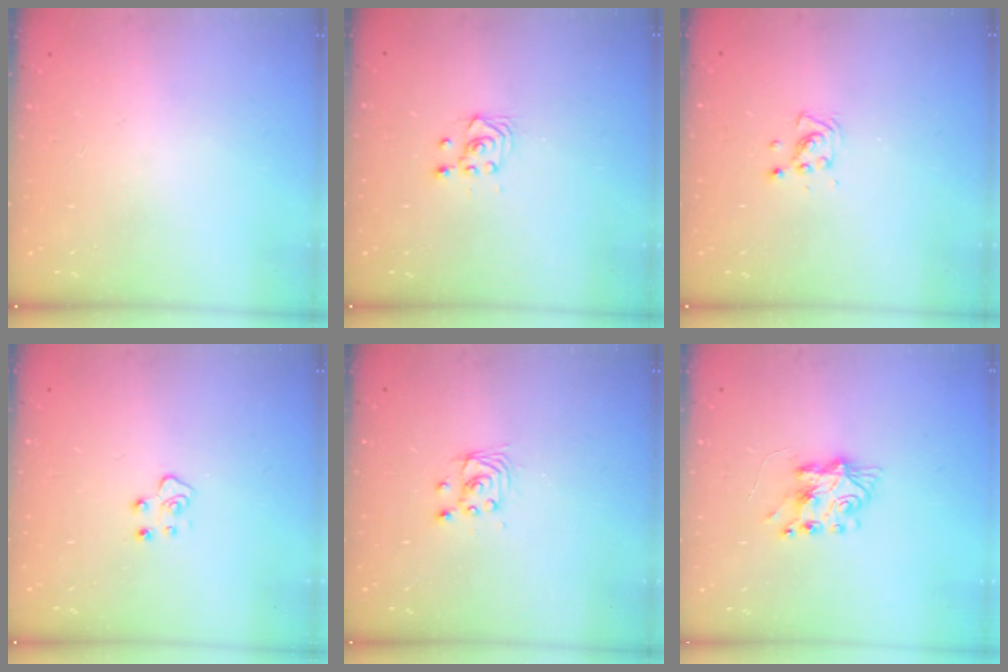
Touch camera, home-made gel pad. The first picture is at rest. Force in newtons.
{"total": 3.5, "press": 3.2, "slide": 1.5}
{"total": 5.0, "press": 4.7, "slide": 1.7}
{"total": 5.4, "press": 5.4, "slide": 0.4}
{"total": 2.9, "press": 2.9, "slide": 0.0}
{"total": 7.9, "press": 7.8, "slide": 1.0}